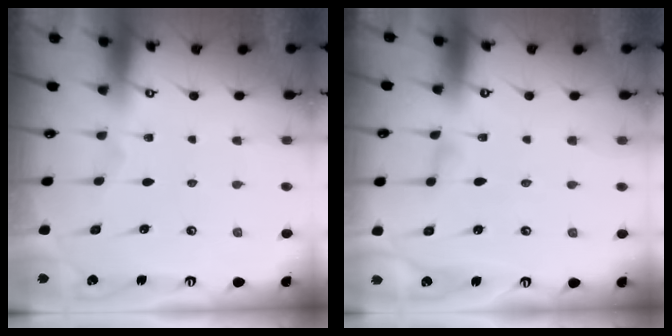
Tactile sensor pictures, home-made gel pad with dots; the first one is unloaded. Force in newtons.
{"total": 2.5, "press": 2.4, "slide": 0.3}